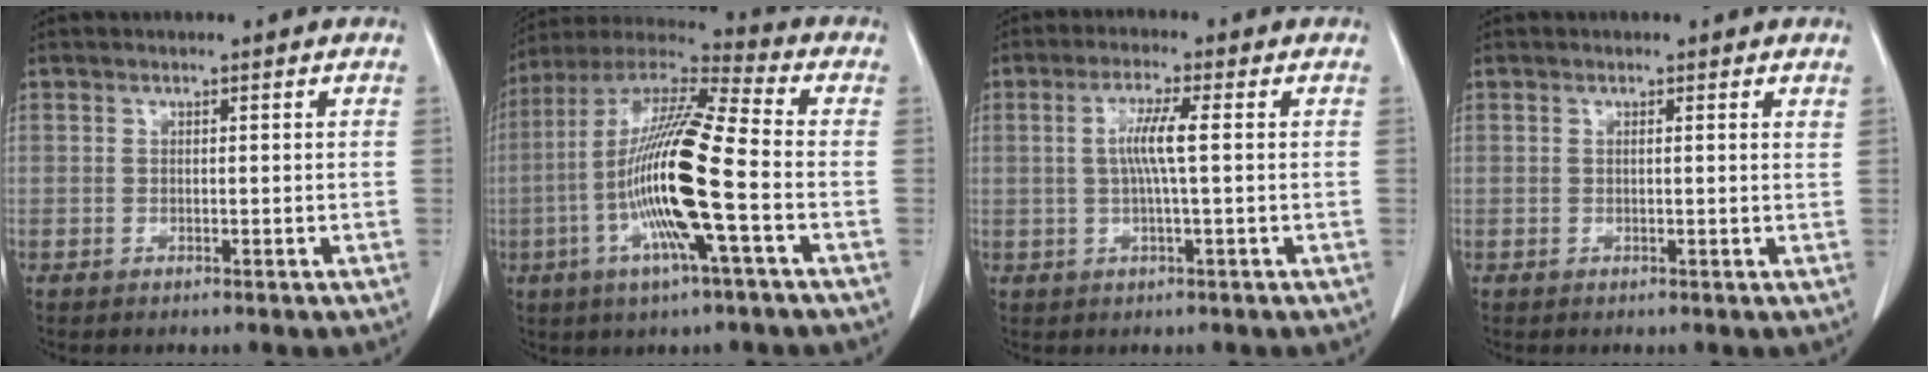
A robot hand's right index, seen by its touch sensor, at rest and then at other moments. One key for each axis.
{"total": 17.5, "fx": -3.9, "fy": 0.8, "fz": 17.0, "tx": -0.342, "ty": -0.005, "tz": -0.082}
{"total": 4.8, "fx": 0.4, "fy": -0.1, "fz": 4.8, "tx": -0.096, "ty": 0.005, "tz": 0.008}
{"total": 1.0, "fx": 0.8, "fy": -0.1, "fz": 0.6, "tx": -0.009, "ty": 0.000, "tz": 0.004}